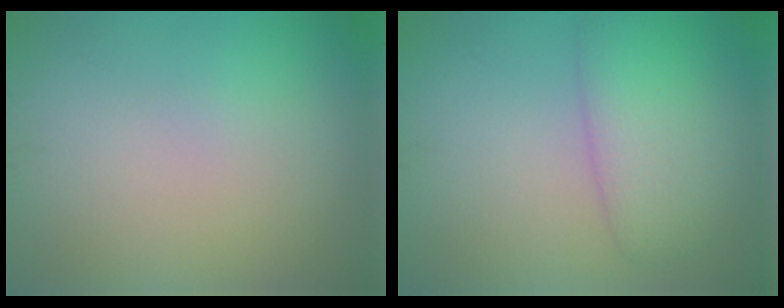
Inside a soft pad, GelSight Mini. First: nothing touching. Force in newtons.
{"total": 4.1, "press": 4.1, "slide": 0.2}